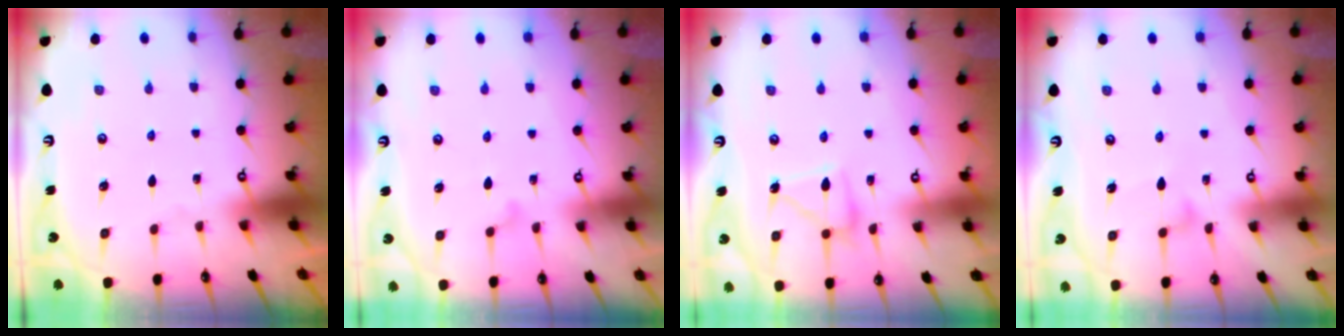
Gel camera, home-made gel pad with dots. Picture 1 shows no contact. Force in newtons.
{"total": 7.1, "press": 7.1, "slide": 0.3}
{"total": 11.3, "press": 11.2, "slide": 0.9}
{"total": 5.1, "press": 5.1, "slide": 0.3}